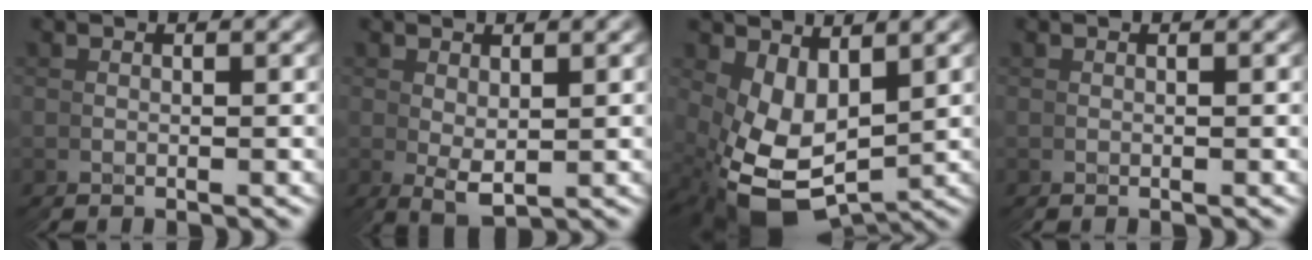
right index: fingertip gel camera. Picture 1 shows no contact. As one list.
[{"total": 2.8, "force": [-0.2, 1.8, 2.2], "torque": [-0.041, -0.015, 0.012]}, {"total": 9.1, "force": [-1.7, 6.9, 5.7], "torque": [-0.139, -0.062, 0.005]}, {"total": 0.0}]